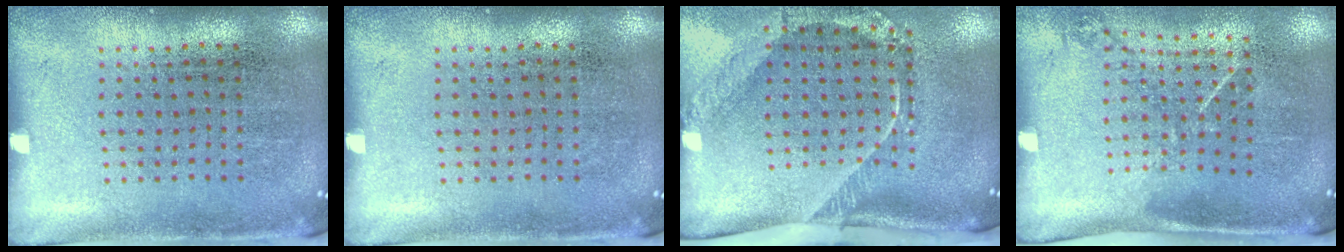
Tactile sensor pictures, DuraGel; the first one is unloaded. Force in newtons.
{"total": 0.0}
{"total": 2.6, "press": 1.7, "slide": 1.9}
{"total": 1.2, "press": 0.8, "slide": 0.8}